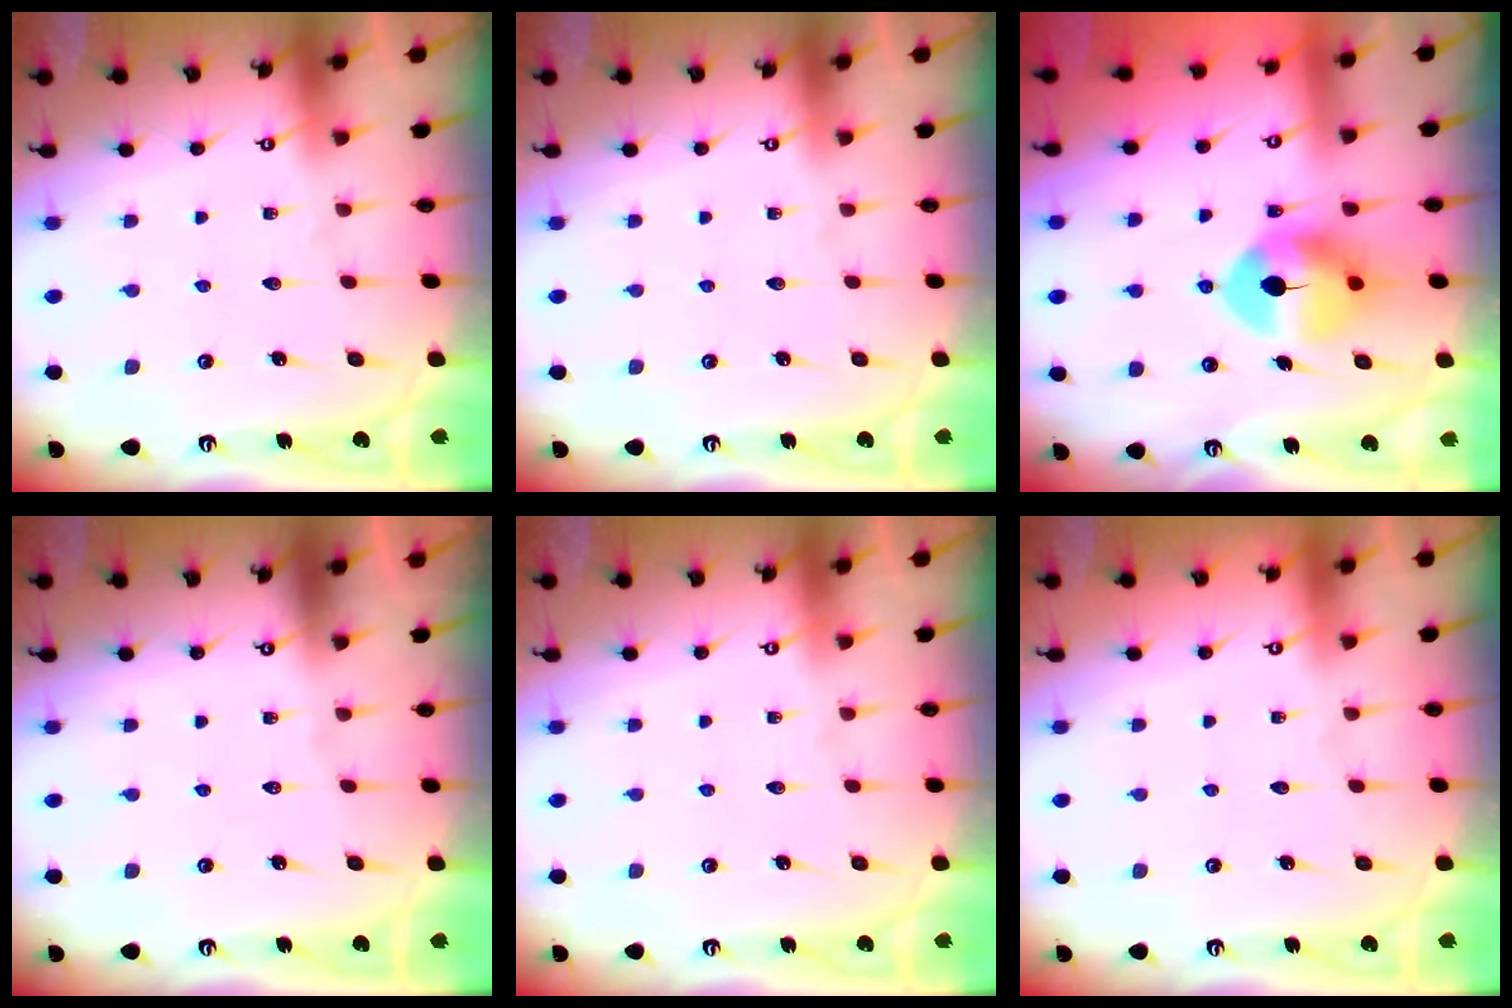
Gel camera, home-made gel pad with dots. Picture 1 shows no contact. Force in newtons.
{"total": 0.0}
{"total": 9.6, "press": 9.5, "slide": 1.5}
{"total": 0.0}
{"total": 0.0}
{"total": 0.0}